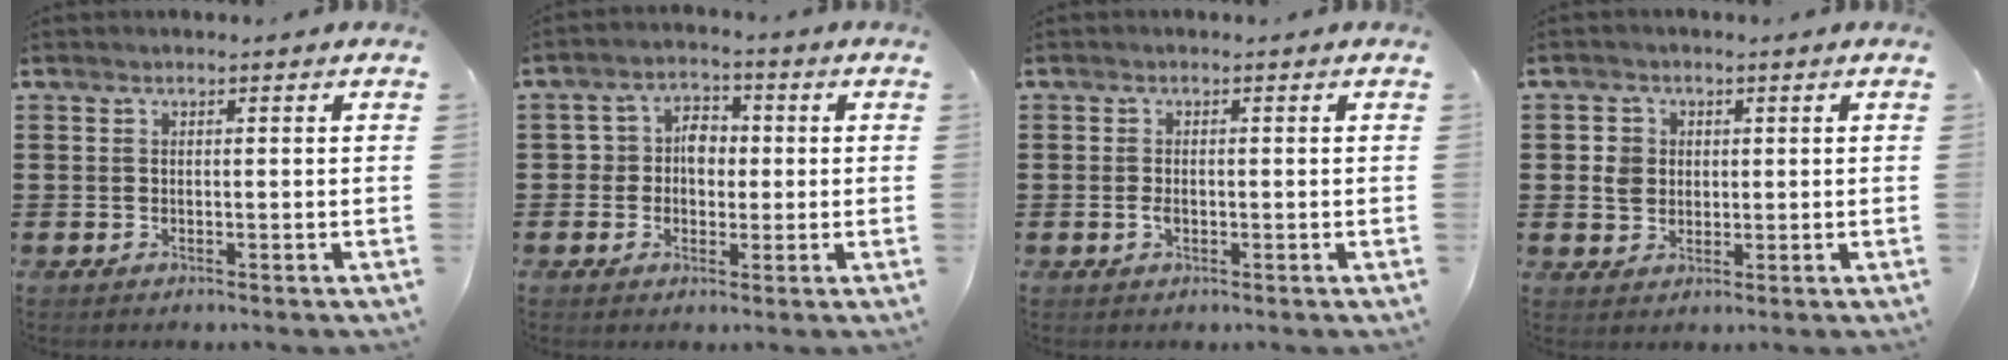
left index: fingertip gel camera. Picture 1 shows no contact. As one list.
[{"total": 4.5, "force": [-0.2, 3.7, 2.6], "torque": [-0.055, 0.010, -0.011]}, {"total": 1.5, "force": [-0.3, 0.8, 1.2], "torque": [-0.031, -0.003, -0.008]}, {"total": 3.0, "force": [0.5, 2.9, 0.7], "torque": [-0.026, 0.010, 0.006]}]